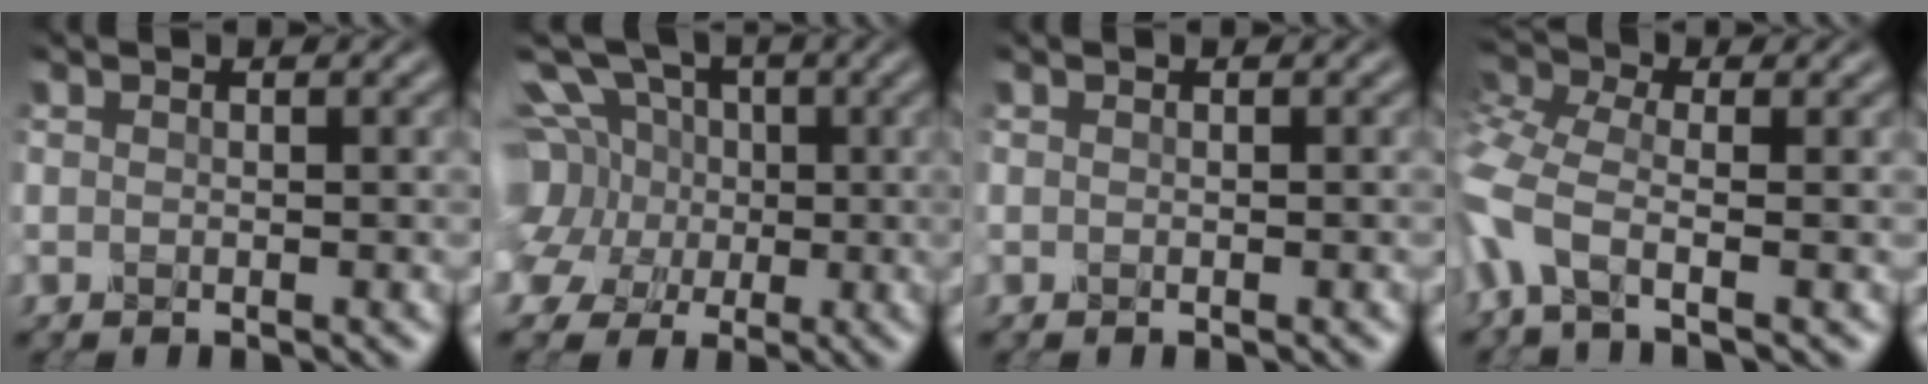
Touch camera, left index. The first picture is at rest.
{"total": 12.9, "force": [1.6, 11.0, 6.5], "torque": [-0.156, 0.036, -0.013]}
{"total": 0.6, "force": [-0.1, 0.2, 0.5], "torque": [-0.003, -0.003, -0.001]}
{"total": 7.3, "force": [-2.2, 3.8, 5.8], "torque": [-0.160, -0.002, -0.062]}